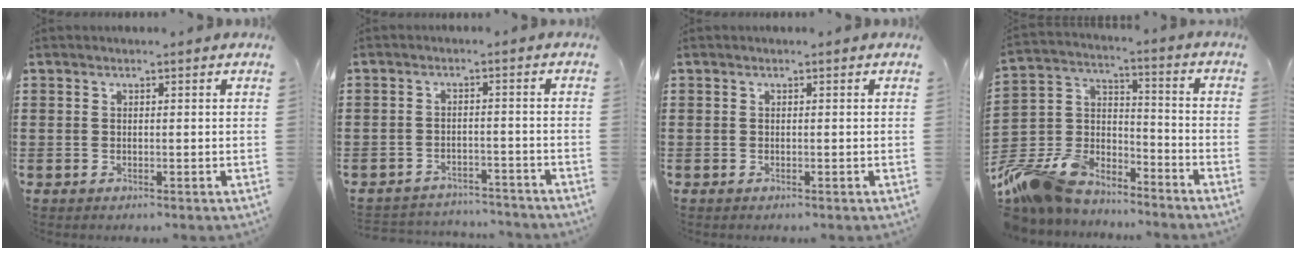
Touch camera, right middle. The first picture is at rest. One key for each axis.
{"total": 3.2, "fx": -3.1, "fy": 0.5, "fz": -0.3, "tx": -0.003, "ty": 0.001, "tz": -0.069}
{"total": 0.0}
{"total": 10.4, "fx": -9.0, "fy": 4.9, "fz": 1.8, "tx": -0.071, "ty": 0.013, "tz": -0.177}